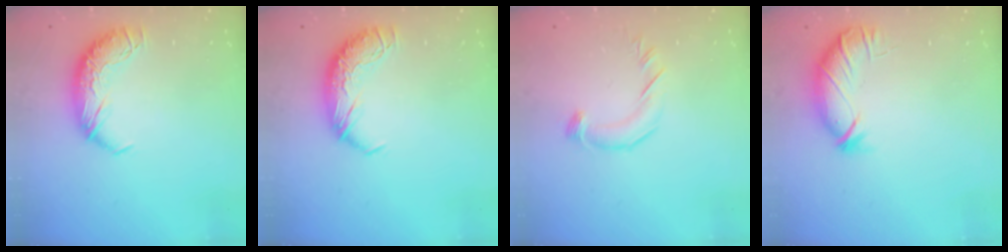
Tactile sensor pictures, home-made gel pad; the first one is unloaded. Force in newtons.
{"total": 0.0}
{"total": 3.9, "press": 3.9, "slide": 0.4}
{"total": 3.8, "press": 3.7, "slide": 0.8}